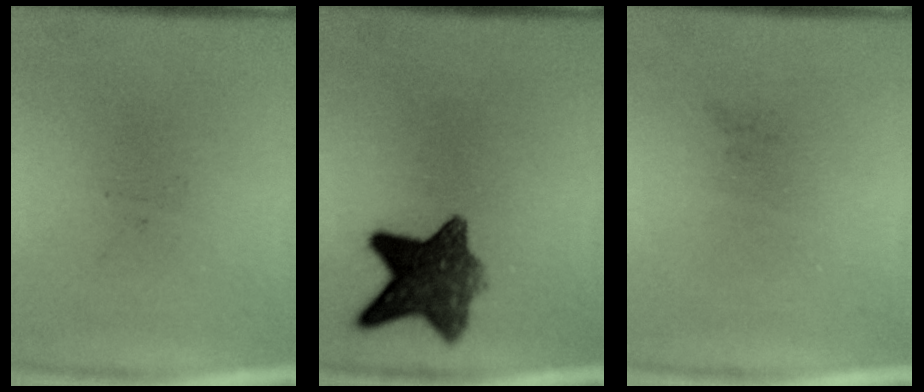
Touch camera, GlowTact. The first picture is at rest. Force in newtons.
{"total": 9.2}
{"total": 0.0}